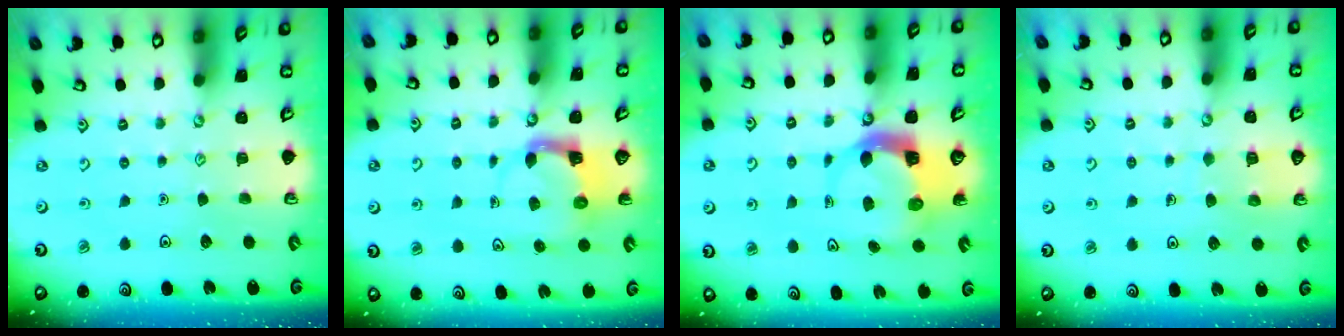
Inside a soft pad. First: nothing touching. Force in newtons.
{"total": 3.8, "press": 3.8, "slide": 0.7}
{"total": 5.8, "press": 5.7, "slide": 0.7}
{"total": 4.7, "press": 4.7, "slide": 0.4}